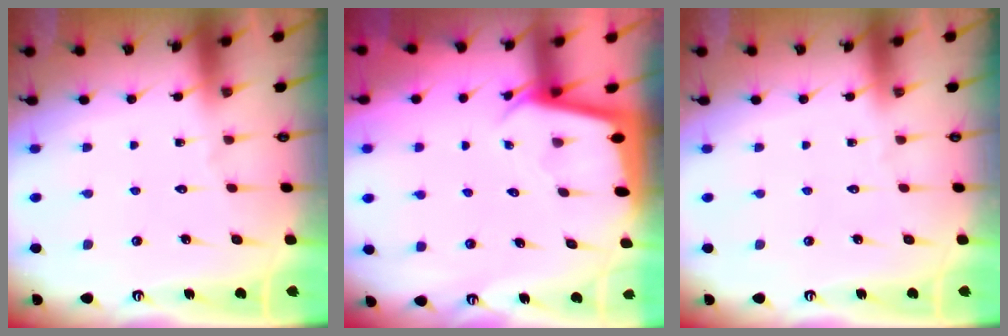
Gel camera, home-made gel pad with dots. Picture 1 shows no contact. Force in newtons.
{"total": 2.2, "press": 2.2, "slide": 0.1}
{"total": 0.0}